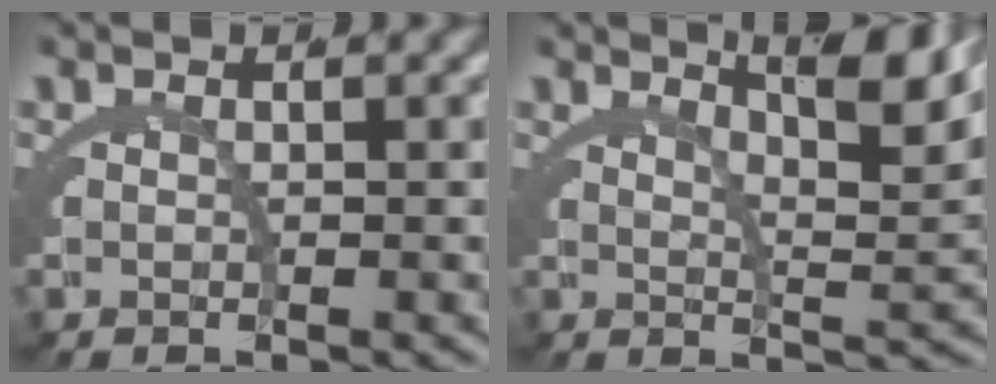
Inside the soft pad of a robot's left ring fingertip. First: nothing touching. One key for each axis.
{"total": 6.5, "fx": 4.5, "fy": 0.3, "fz": 4.7, "tx": -0.052, "ty": 0.001, "tz": 0.071}